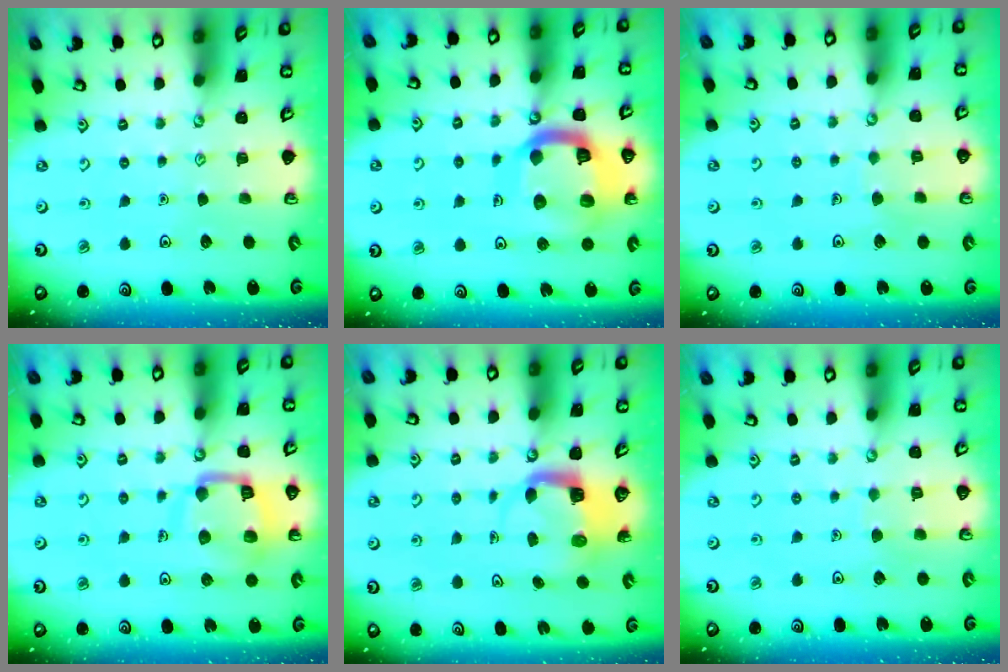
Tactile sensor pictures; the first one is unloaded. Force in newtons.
{"total": 18.4, "press": 18.3, "slide": 1.9}
{"total": 2.7, "press": 2.7, "slide": 0.1}
{"total": 13.1, "press": 13.0, "slide": 1.5}
{"total": 5.8, "press": 5.8, "slide": 0.6}
{"total": 4.7, "press": 4.7, "slide": 0.4}